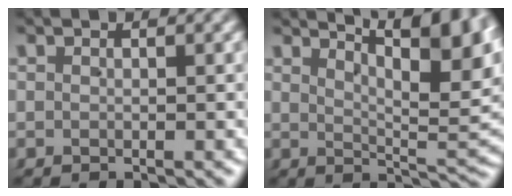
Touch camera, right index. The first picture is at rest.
{"total": 11.4, "force": [5.7, 3.5, 9.2], "torque": [-0.095, 0.018, 0.080]}